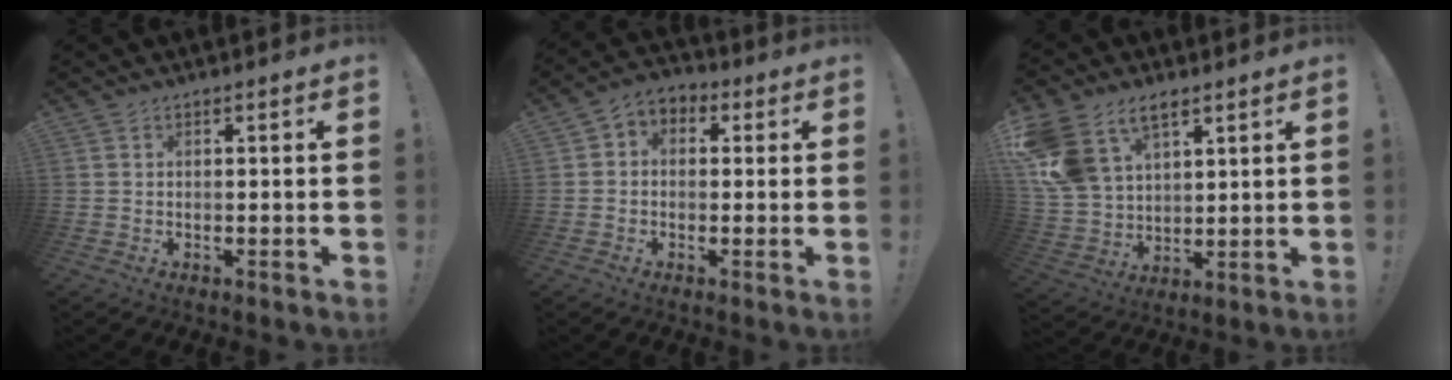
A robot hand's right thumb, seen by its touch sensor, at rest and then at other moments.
{"total": 4.9, "force": [-1.7, 4.0, 2.2], "torque": [-0.043, 0.018, -0.028]}
{"total": 14.4, "force": [8.2, 9.2, 7.4], "torque": [-0.166, -0.044, 0.162]}